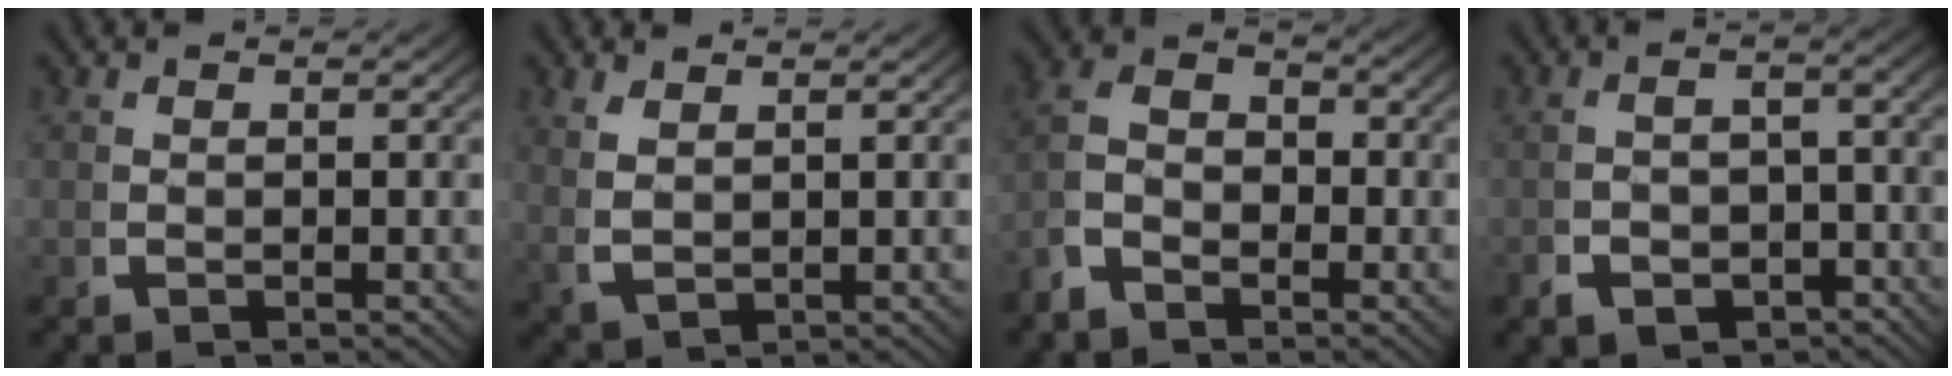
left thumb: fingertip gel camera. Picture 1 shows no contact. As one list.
[{"total": 2.0, "force": [1.4, 1.0, 1.1], "torque": [-0.026, 0.000, 0.040]}, {"total": 5.5, "force": [-0.7, 4.1, 3.6], "torque": [-0.060, -0.007, -0.022]}, {"total": 4.3, "force": [-2.1, 2.7, 2.7], "torque": [-0.040, -0.014, -0.028]}]